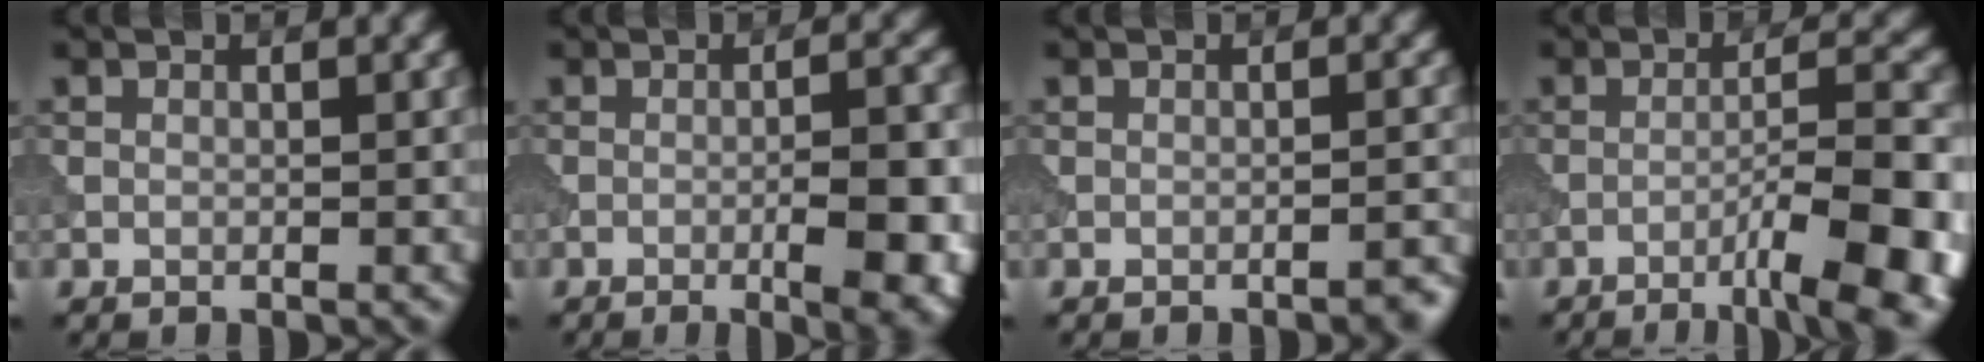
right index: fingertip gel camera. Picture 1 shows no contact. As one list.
[{"total": 8.1, "force": [-2.2, 2.6, 7.4], "torque": [-0.082, 0.005, -0.019]}, {"total": 1.9, "force": [-1.5, 0.4, 1.1], "torque": [-0.004, 0.007, -0.022]}, {"total": 10.8, "force": [-5.1, 2.6, 9.1], "torque": [-0.116, 0.006, -0.064]}]